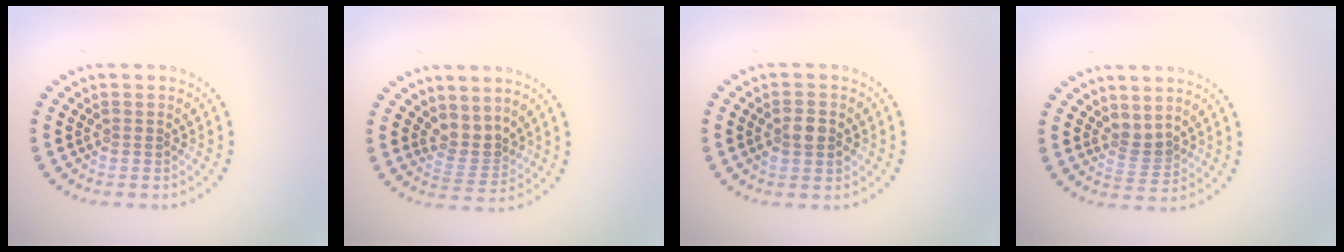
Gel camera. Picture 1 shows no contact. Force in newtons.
{"total": 2.7, "press": 2.1, "slide": 1.7}
{"total": 2.5, "press": 2.5, "slide": 0.2}
{"total": 1.8, "press": 1.3, "slide": 1.2}